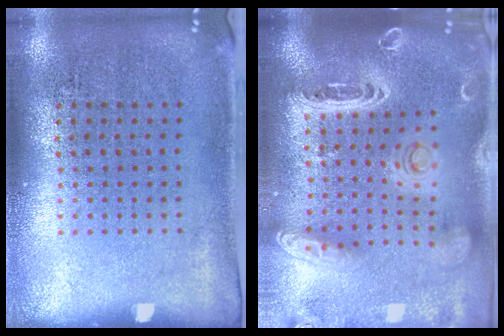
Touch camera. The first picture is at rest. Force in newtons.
{"total": 3.4, "press": 2.8, "slide": 1.9}